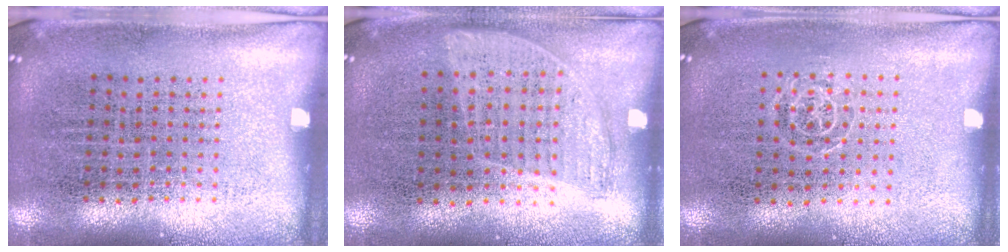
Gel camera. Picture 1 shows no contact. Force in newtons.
{"total": 0.9, "press": 0.8, "slide": 0.4}
{"total": 0.7, "press": 0.5, "slide": 0.5}